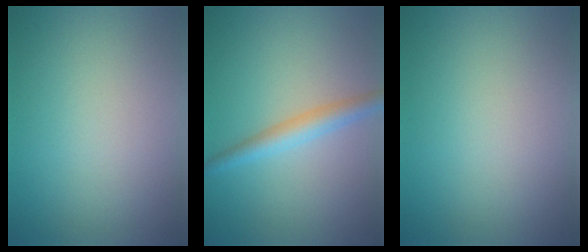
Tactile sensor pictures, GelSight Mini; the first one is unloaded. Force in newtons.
{"total": 2.7, "press": 2.7, "slide": 0.1}
{"total": 0.0}